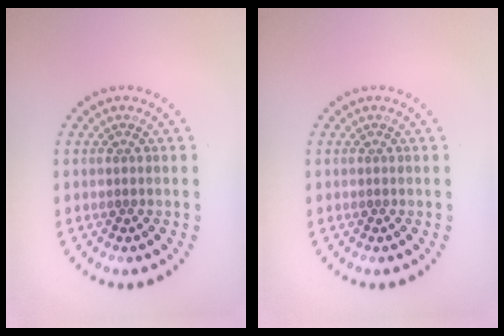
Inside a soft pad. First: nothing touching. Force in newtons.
{"total": 0.0}